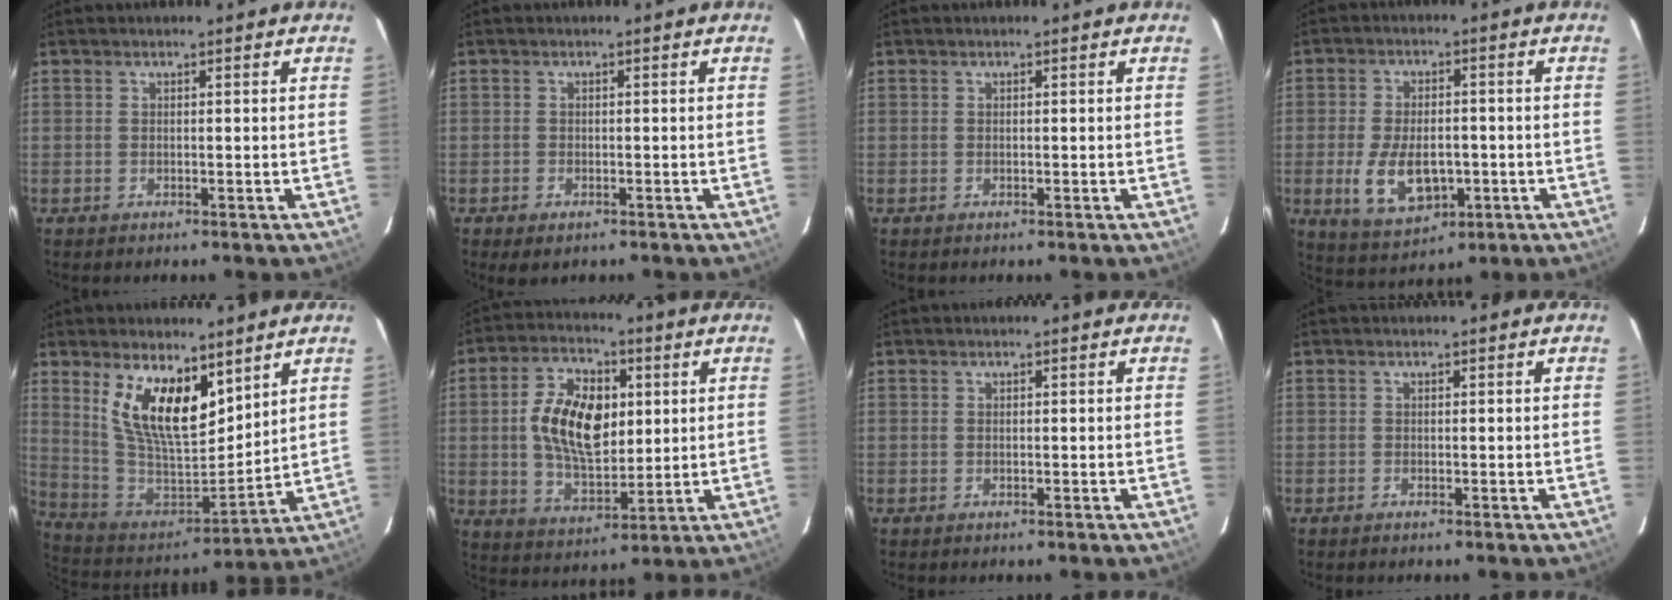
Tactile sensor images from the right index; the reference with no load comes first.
{"total": 2.2, "force": [-1.3, 1.3, 1.2], "torque": [-0.024, -0.008, -0.021]}
{"total": 0.0}
{"total": 11.0, "force": [-2.8, 6.2, 8.6], "torque": [-0.182, -0.014, -0.034]}
{"total": 16.4, "force": [8.9, 6.9, 11.9], "torque": [-0.229, -0.003, 0.180]}
{"total": 13.9, "force": [2.0, 8.0, 11.2], "torque": [-0.213, 0.014, 0.044]}
{"total": 0.0}
{"total": 0.0}